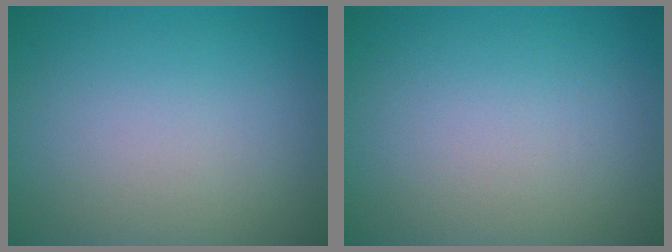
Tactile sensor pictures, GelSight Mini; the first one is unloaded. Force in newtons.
{"total": 0.0}